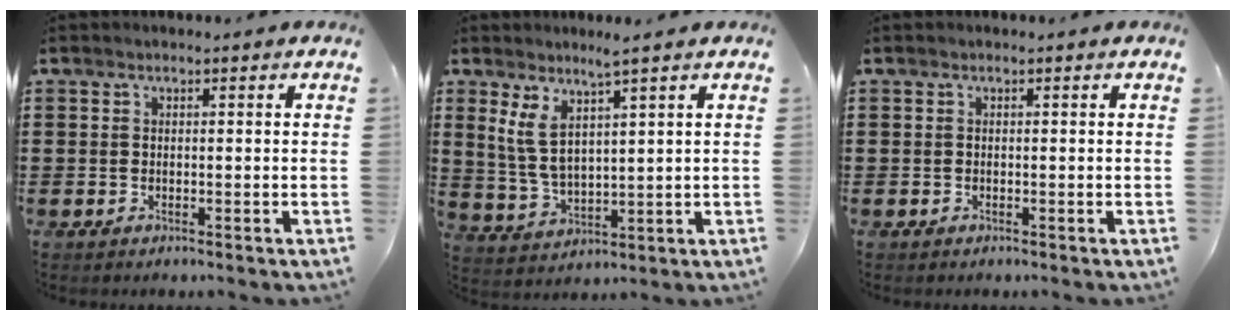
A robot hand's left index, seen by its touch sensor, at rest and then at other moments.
{"total": 5.8, "force": [3.0, 1.6, 4.8], "torque": [-0.116, -0.008, 0.048]}
{"total": 0.0}